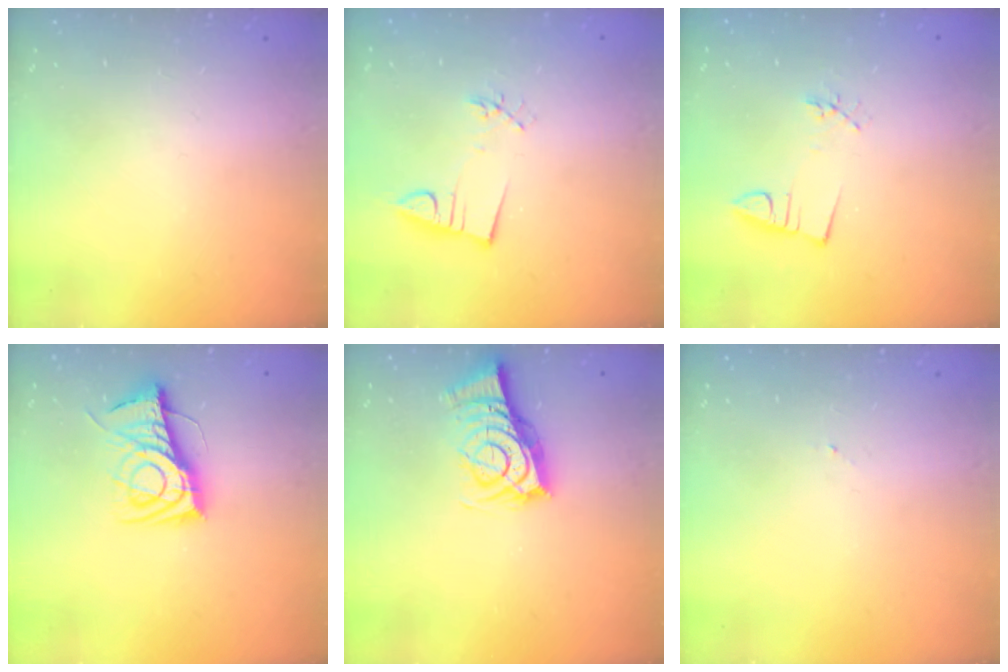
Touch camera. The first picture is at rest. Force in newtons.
{"total": 3.4, "press": 2.1, "slide": 2.8}
{"total": 2.9, "press": 1.5, "slide": 2.5}
{"total": 14.5, "press": 14.5, "slide": 0.4}
{"total": 7.7, "press": 7.7, "slide": 0.7}
{"total": 2.5, "press": 2.5, "slide": 0.1}